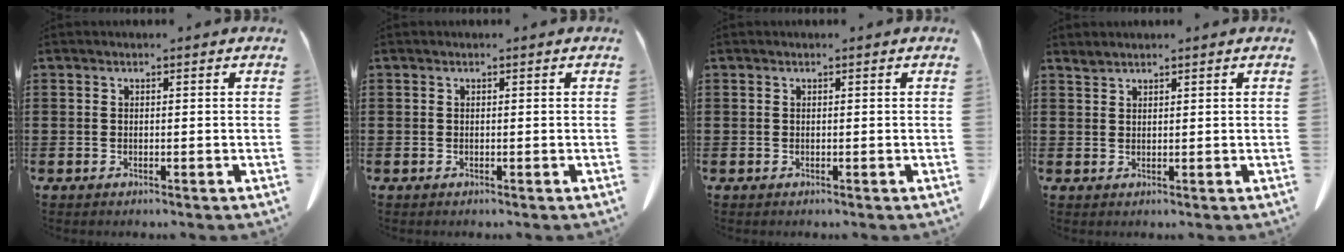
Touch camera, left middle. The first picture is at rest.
{"total": 0.0}
{"total": 0.0}
{"total": 1.1, "force": [1.1, 0.0, 0.1], "torque": [-0.005, -0.002, 0.023]}